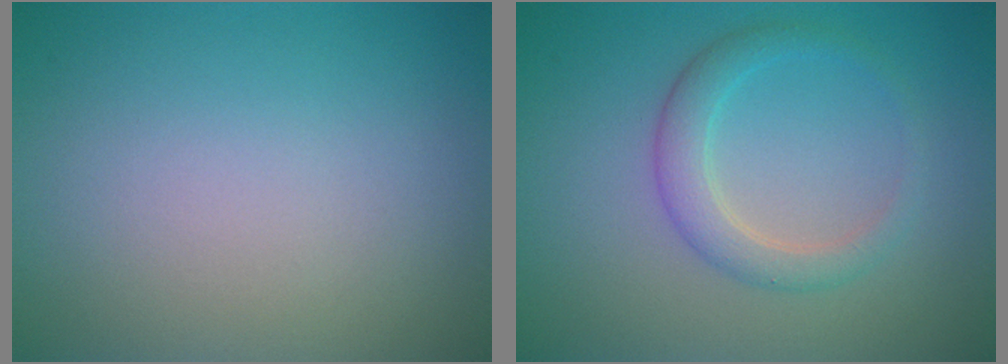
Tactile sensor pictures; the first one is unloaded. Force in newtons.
{"total": 2.6, "press": 2.6, "slide": 0.1}